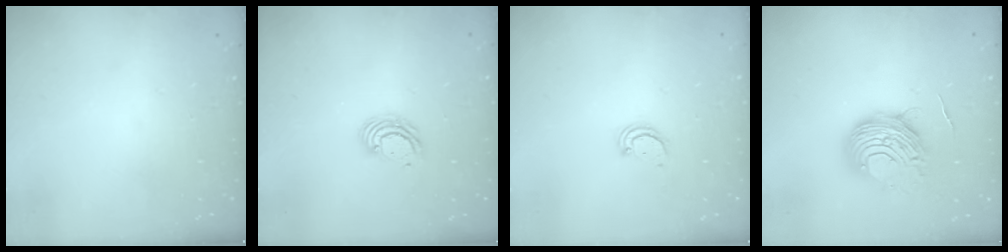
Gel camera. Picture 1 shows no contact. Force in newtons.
{"total": 4.4, "press": 4.4, "slide": 0.0}
{"total": 2.2, "press": 2.2, "slide": 0.1}
{"total": 10.3, "press": 10.3, "slide": 0.7}